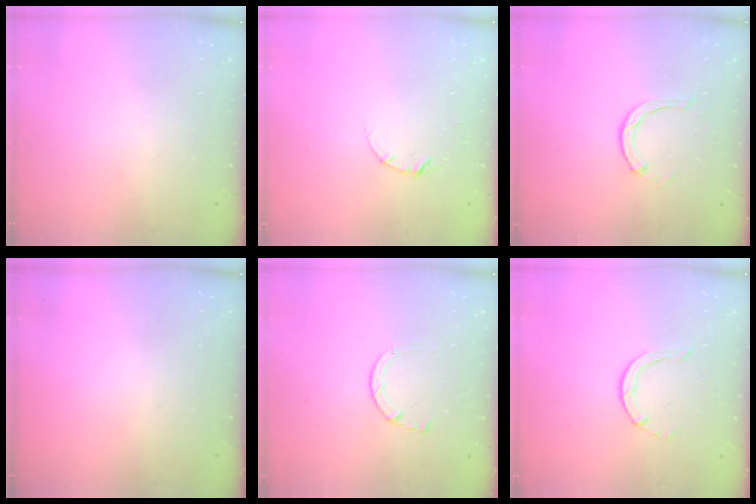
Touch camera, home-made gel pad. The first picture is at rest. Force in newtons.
{"total": 3.7, "press": 3.7, "slide": 0.4}
{"total": 1.3, "press": 1.2, "slide": 0.3}
{"total": 0.0}
{"total": 2.9, "press": 2.8, "slide": 0.3}
{"total": 0.6, "press": 0.6, "slide": 0.1}